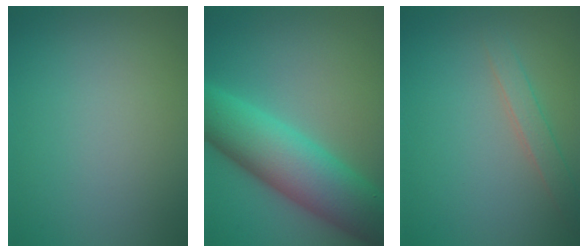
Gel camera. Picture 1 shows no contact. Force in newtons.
{"total": 10.2, "press": 10.2, "slide": 0.2}
{"total": 2.0, "press": 2.0, "slide": 0.0}